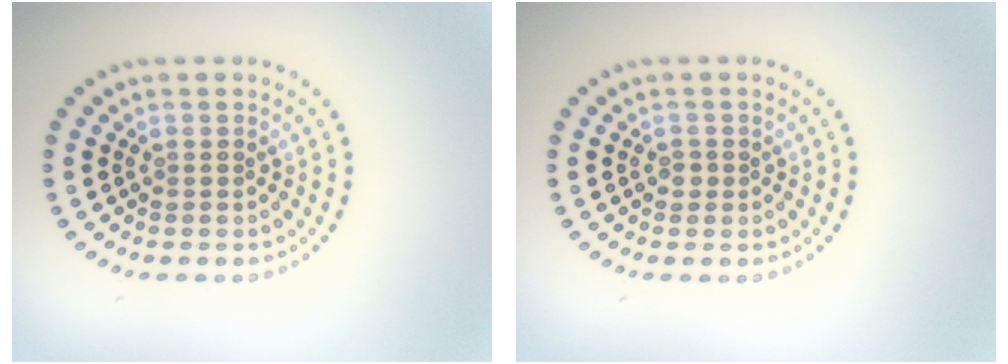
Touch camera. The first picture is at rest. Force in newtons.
{"total": 0.7, "press": 0.6, "slide": 0.4}